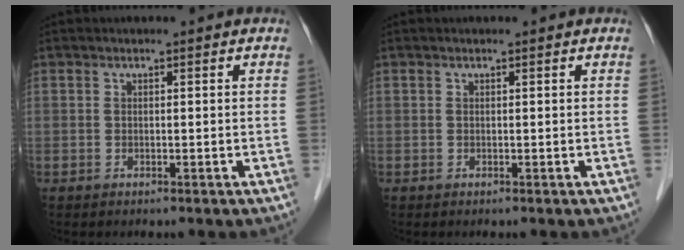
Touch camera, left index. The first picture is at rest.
{"total": 0.0}